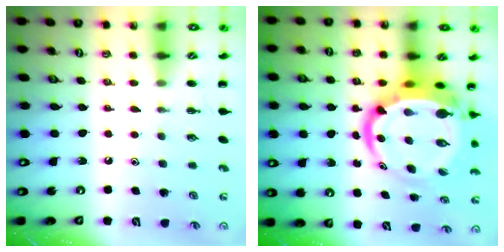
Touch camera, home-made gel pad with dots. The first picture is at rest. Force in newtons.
{"total": 13.3, "press": 12.9, "slide": 3.2}